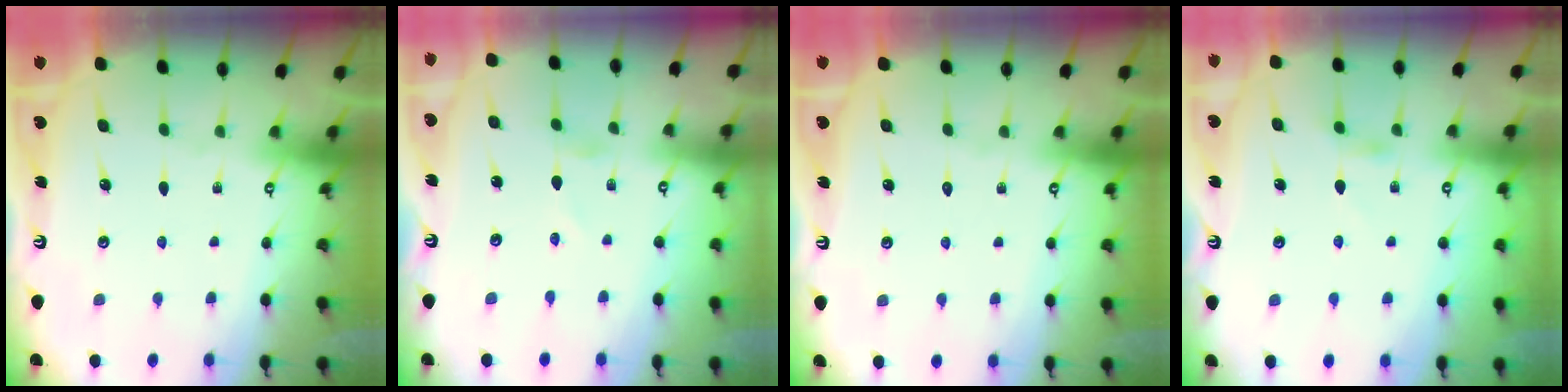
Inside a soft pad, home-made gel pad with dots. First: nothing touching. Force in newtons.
{"total": 0.0}
{"total": 1.7, "press": 1.7, "slide": 0.2}
{"total": 2.6, "press": 2.5, "slide": 0.6}